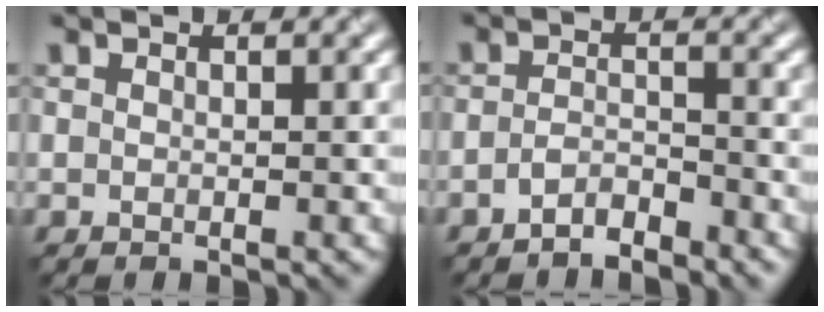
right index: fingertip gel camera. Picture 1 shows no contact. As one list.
[{"total": 2.0, "force": [-1.7, 0.5, 1.0], "torque": [-0.018, 0.007, -0.036]}]